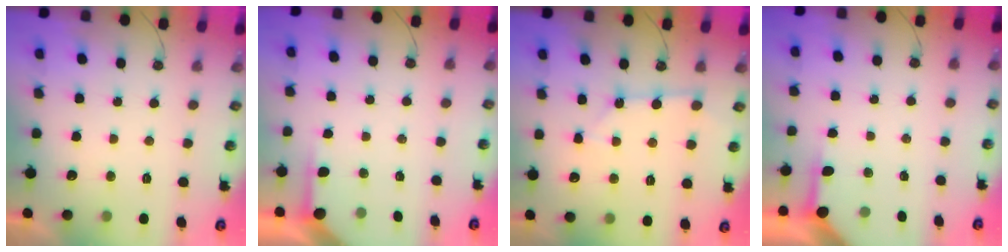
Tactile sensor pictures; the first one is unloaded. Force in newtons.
{"total": 2.8, "press": 2.7, "slide": 0.3}
{"total": 2.6, "press": 2.6, "slide": 0.3}
{"total": 3.9, "press": 3.8, "slide": 0.4}